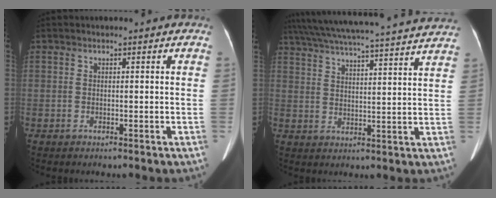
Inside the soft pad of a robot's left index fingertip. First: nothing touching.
{"total": 26.3, "force": [24.0, 1.0, 10.8], "torque": [-0.188, 0.001, 0.314]}